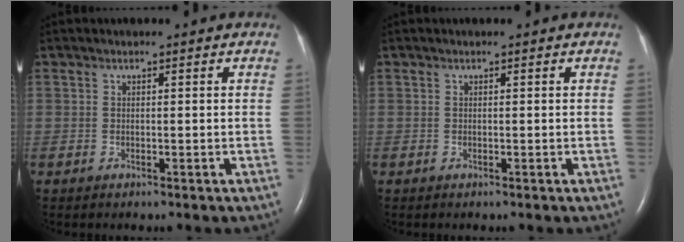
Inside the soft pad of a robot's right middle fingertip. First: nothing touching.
{"total": 0.0}